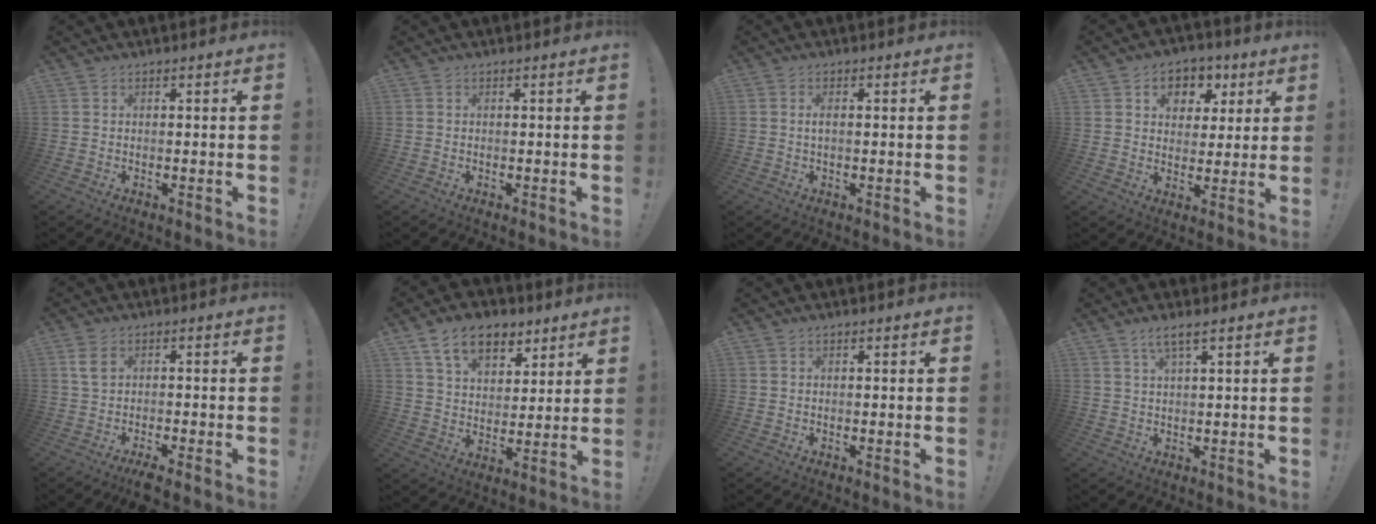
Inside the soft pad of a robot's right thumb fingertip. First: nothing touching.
{"total": 0.0}
{"total": 1.5, "force": [-0.1, 0.3, 1.4], "torque": [-0.022, -0.001, -0.002]}
{"total": 8.4, "force": [3.4, 7.0, 3.3], "torque": [-0.033, -0.016, 0.064]}
{"total": 4.5, "force": [-1.2, 1.5, 4.0], "torque": [-0.086, -0.001, -0.021]}
{"total": 13.1, "force": [7.8, 8.0, 6.8], "torque": [-0.107, -0.033, 0.146]}
{"total": 0.0}
{"total": 3.6, "force": [2.3, 0.2, 2.7], "torque": [-0.063, -0.001, 0.041]}